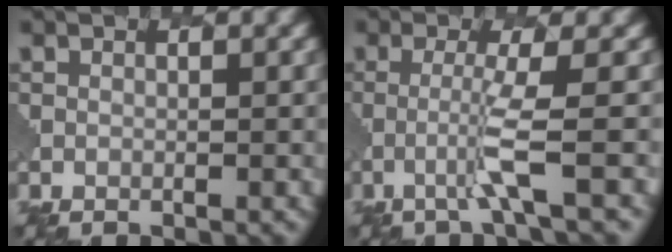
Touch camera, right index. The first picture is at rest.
{"total": 2.8, "force": [-0.9, -0.2, 2.6], "torque": [-0.057, -0.001, -0.027]}